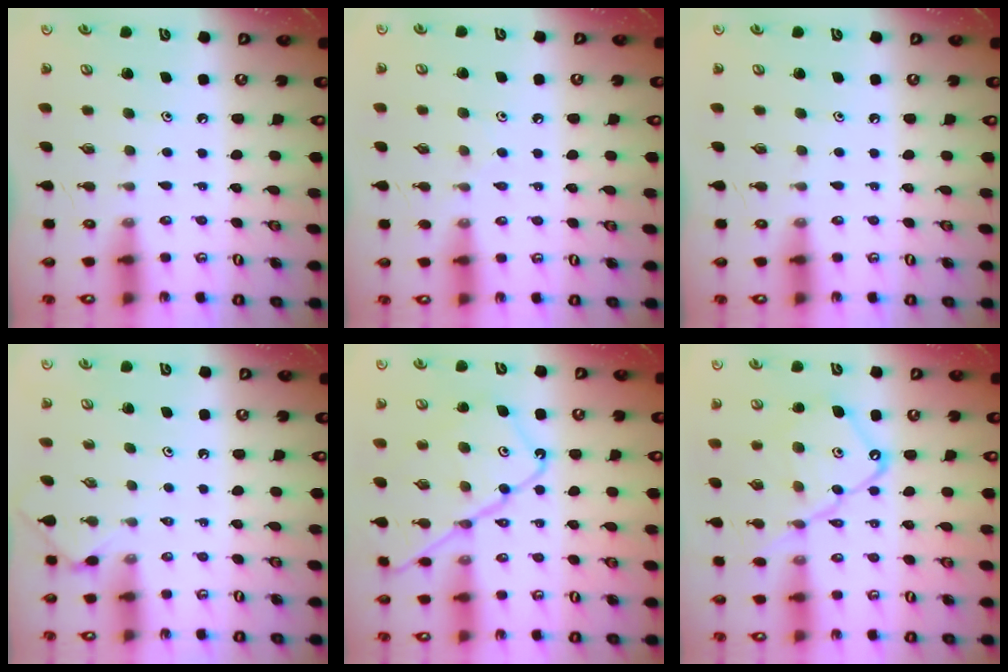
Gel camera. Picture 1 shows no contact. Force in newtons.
{"total": 4.9, "press": 4.9, "slide": 0.7}
{"total": 0.0}
{"total": 2.4, "press": 2.4, "slide": 0.5}
{"total": 16.1, "press": 16.0, "slide": 1.6}
{"total": 14.4, "press": 14.4, "slide": 1.3}